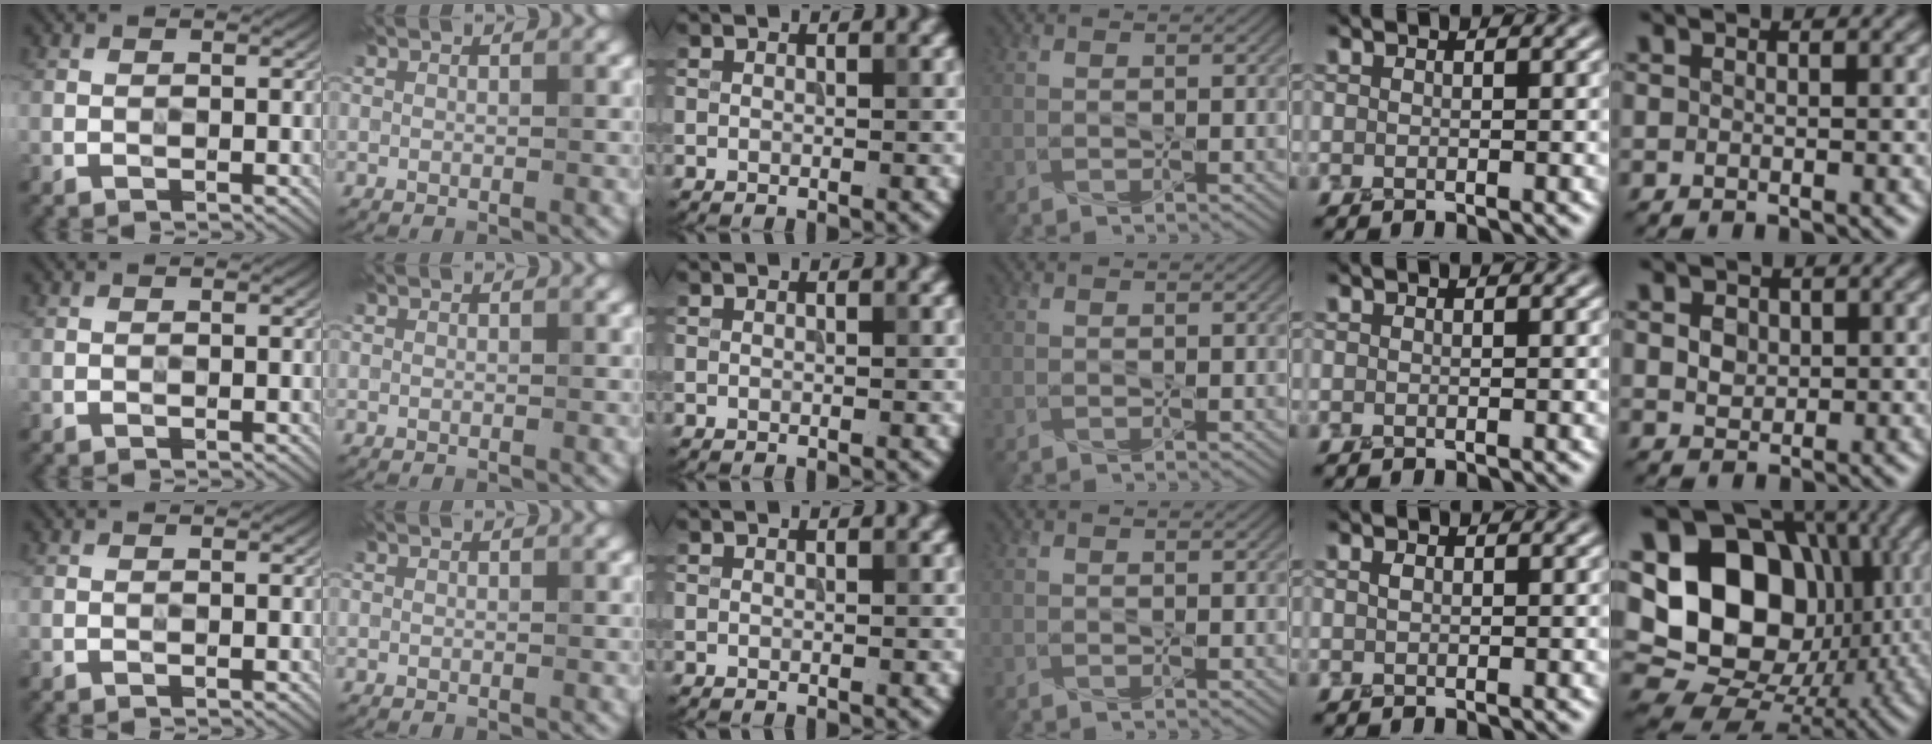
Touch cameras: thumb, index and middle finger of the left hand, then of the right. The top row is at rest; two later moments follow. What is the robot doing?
{"motion": "press", "object": "button"}